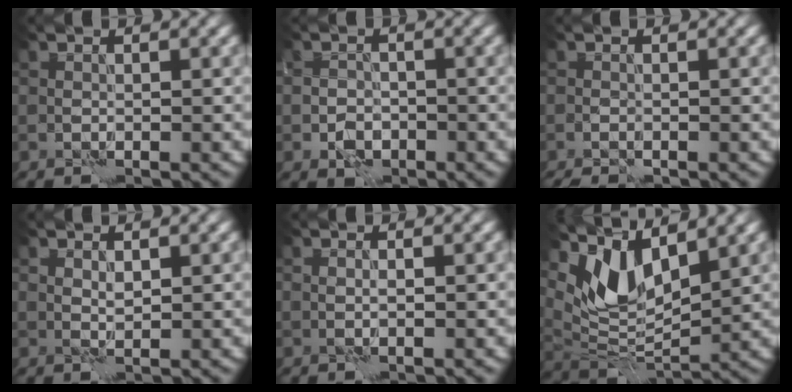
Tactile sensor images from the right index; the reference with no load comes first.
{"total": 2.2, "force": [-1.2, 1.5, 1.0], "torque": [-0.014, 0.002, -0.023]}
{"total": 1.3, "force": [-1.2, 0.2, 0.5], "torque": [-0.011, 0.000, -0.025]}
{"total": 0.6, "force": [0.4, 0.2, 0.4], "torque": [-0.010, -0.001, 0.009]}
{"total": 0.0}
{"total": 6.4, "force": [4.2, 2.5, 4.2], "torque": [-0.088, -0.010, 0.083]}